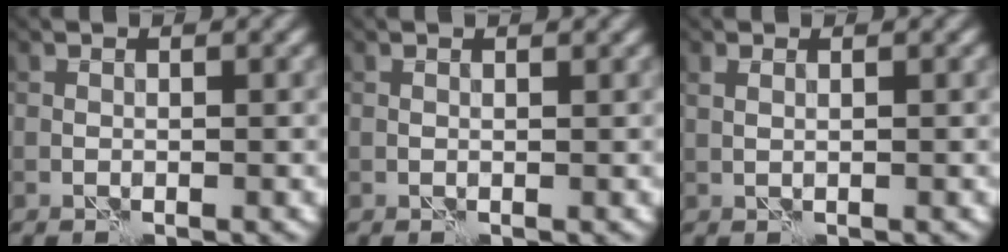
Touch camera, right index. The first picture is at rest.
{"total": 0.8, "force": [0.6, 0.1, 0.4], "torque": [-0.013, -0.001, 0.003]}
{"total": 1.0, "force": [0.6, 0.3, 0.7], "torque": [-0.013, -0.004, 0.006]}